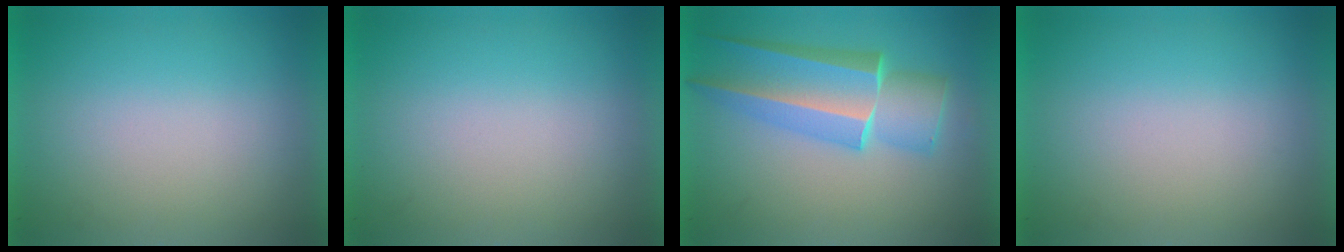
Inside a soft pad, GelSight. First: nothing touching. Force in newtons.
{"total": 0.0}
{"total": 4.9}
{"total": 0.0}